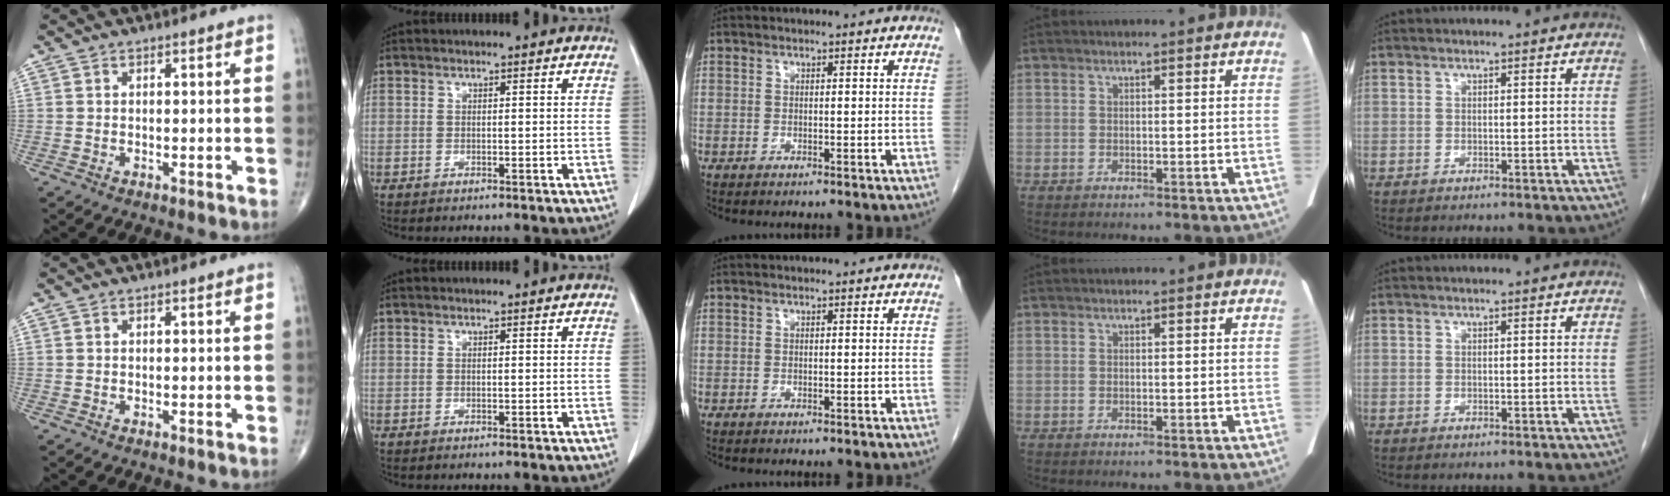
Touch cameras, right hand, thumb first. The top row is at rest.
{}